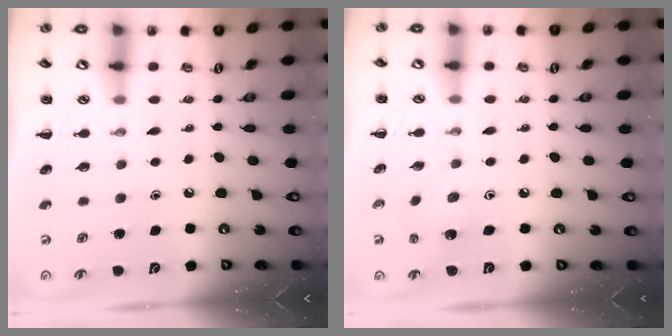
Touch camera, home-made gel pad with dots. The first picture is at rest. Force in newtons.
{"total": 1.9, "press": 1.9, "slide": 0.6}